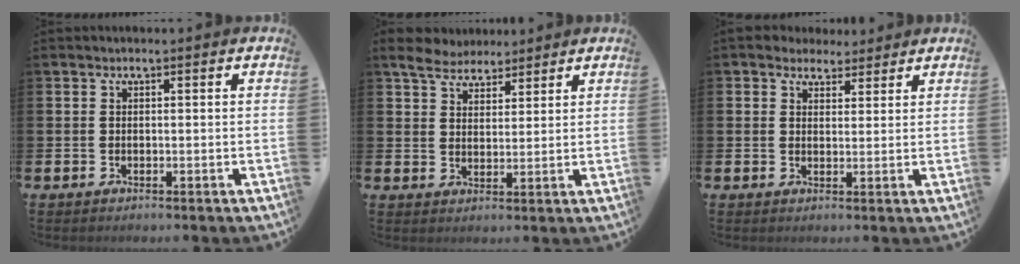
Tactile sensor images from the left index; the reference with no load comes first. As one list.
[{"total": 5.0, "force": [4.5, 1.8, 0.7], "torque": [-0.028, -0.016, 0.082]}, {"total": 2.1, "force": [1.9, 0.8, 0.0], "torque": [0.008, -0.006, 0.034]}]